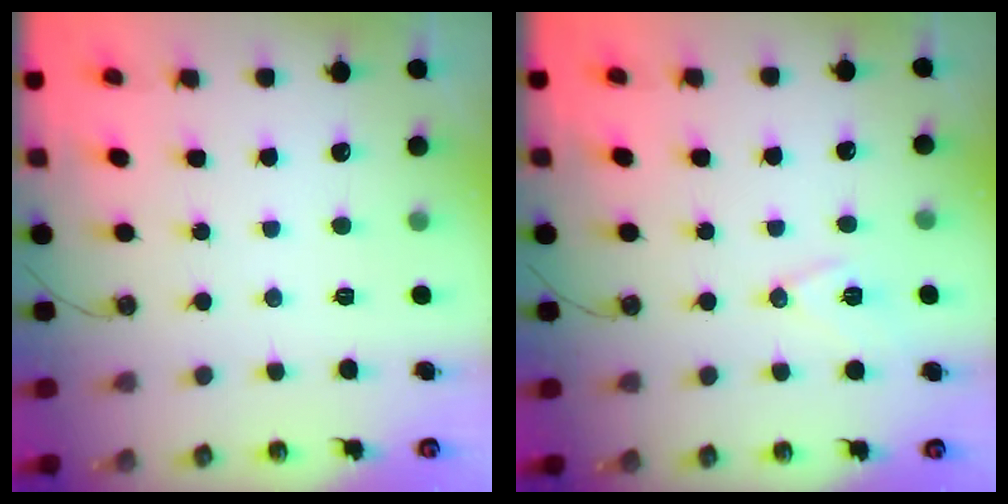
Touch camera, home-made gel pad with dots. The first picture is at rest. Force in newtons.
{"total": 8.6, "press": 7.8, "slide": 3.6}